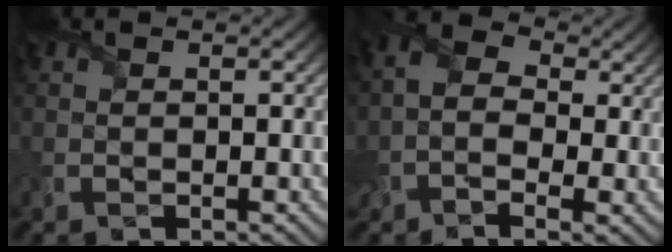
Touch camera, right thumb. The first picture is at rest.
{"total": 6.5, "force": [-0.2, 4.6, 4.7], "torque": [-0.113, -0.007, -0.008]}